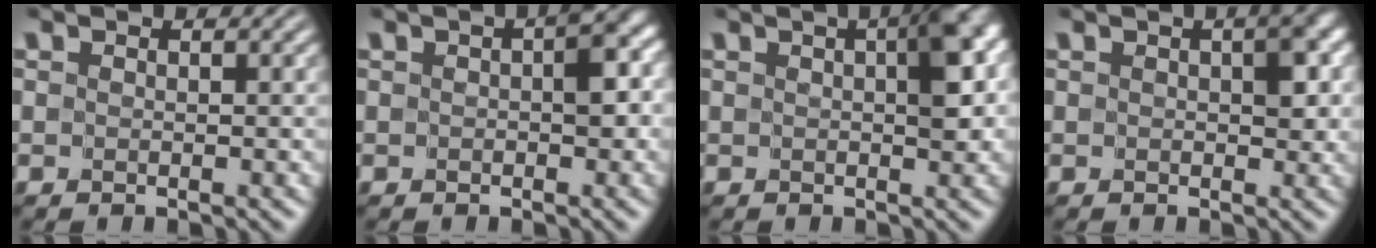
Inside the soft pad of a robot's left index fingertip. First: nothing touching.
{"total": 2.9, "force": [0.0, 1.4, 2.5], "torque": [-0.029, 0.007, -0.005]}
{"total": 4.4, "force": [0.9, 1.6, 4.0], "torque": [-0.046, 0.011, 0.009]}
{"total": 2.7, "force": [0.3, 1.4, 2.3], "torque": [-0.023, 0.005, 0.002]}